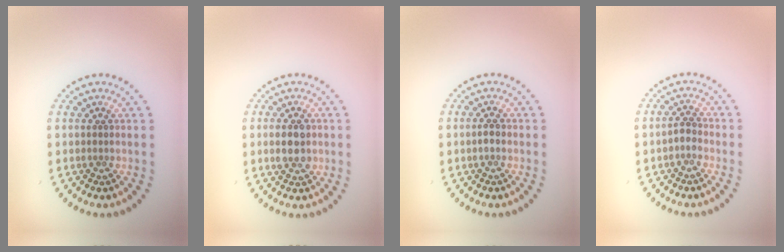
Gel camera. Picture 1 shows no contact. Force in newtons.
{"total": 2.9, "press": 2.9, "slide": 0.2}
{"total": 0.8, "press": 0.8, "slide": 0.1}
{"total": 1.2, "press": 1.1, "slide": 0.6}